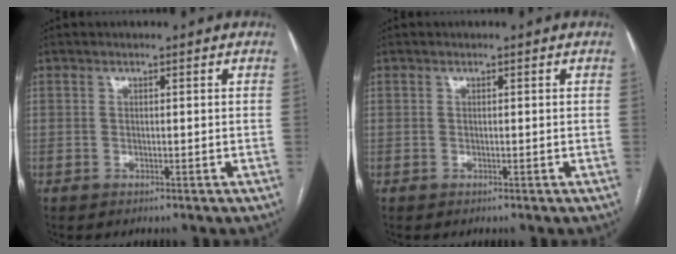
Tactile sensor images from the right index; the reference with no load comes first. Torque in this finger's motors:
{"motor_torque": [0.00, 0.00, 0.00, 0.00]}